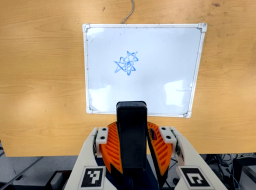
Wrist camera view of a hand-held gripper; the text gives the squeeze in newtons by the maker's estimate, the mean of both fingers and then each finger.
{"total": 9.7, "left": 7.7, "right": 11.8}